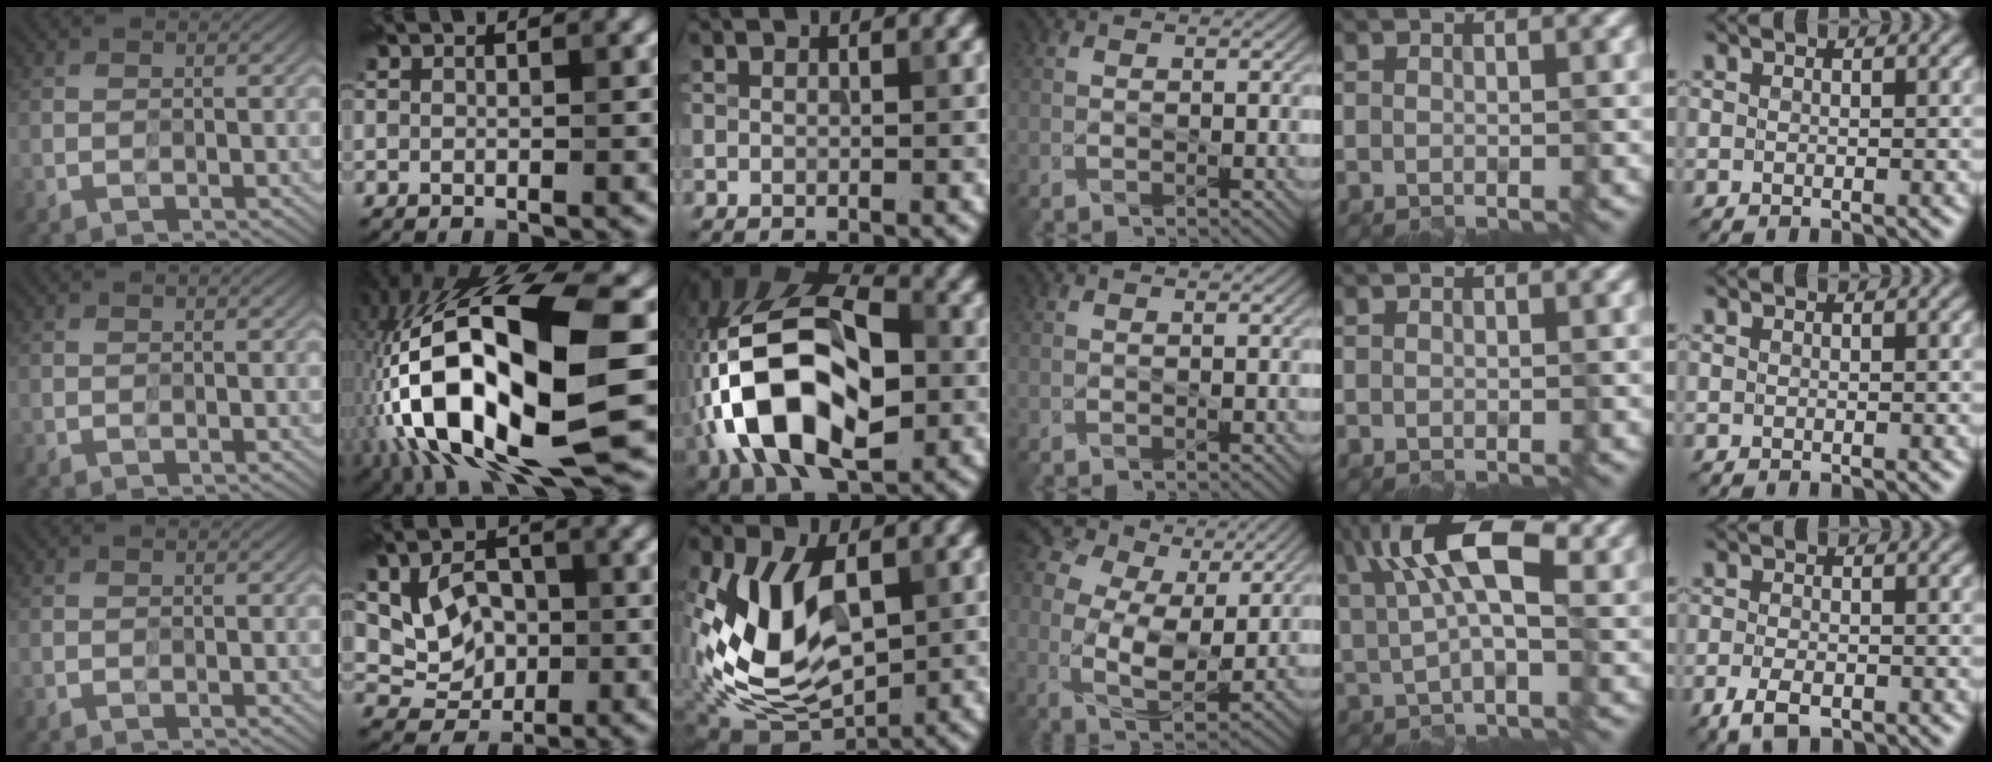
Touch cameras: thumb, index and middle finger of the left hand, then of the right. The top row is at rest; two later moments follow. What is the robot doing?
{"motion": "wipe", "object": "plastic plate"}